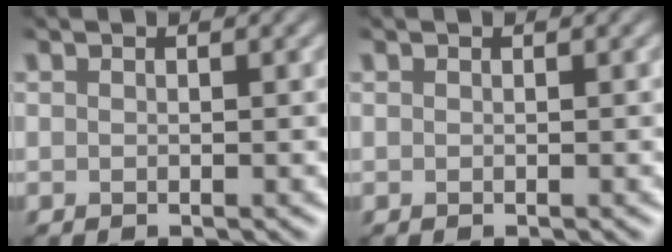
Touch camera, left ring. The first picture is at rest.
{"total": 0.0}